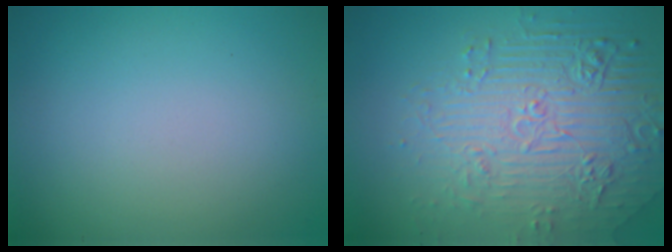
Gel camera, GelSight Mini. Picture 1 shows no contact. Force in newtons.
{"total": 7.8, "press": 5.6, "slide": 5.4}